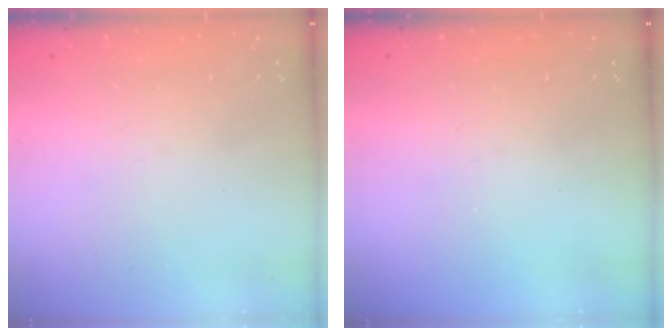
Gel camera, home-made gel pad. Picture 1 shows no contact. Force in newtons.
{"total": 0.0}